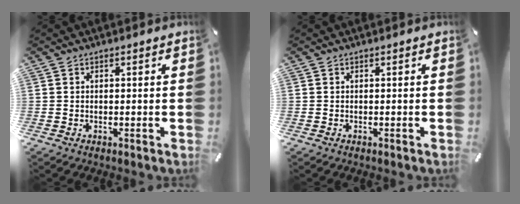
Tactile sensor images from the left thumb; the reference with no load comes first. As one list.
[{"total": 0.0}]